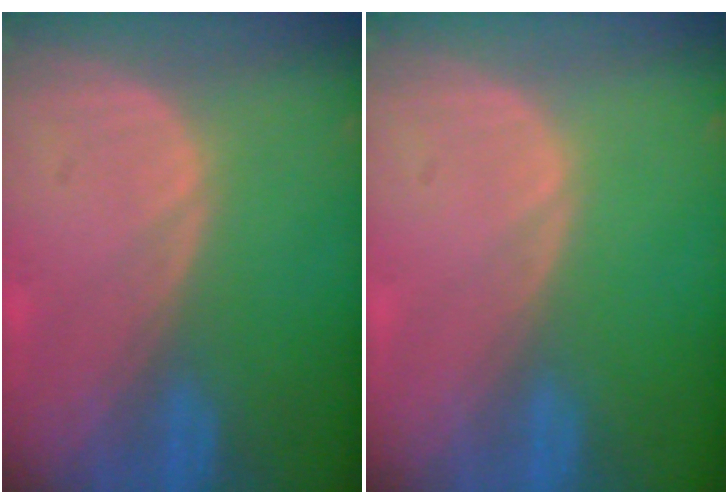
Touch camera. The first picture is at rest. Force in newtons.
{"total": 0.0}